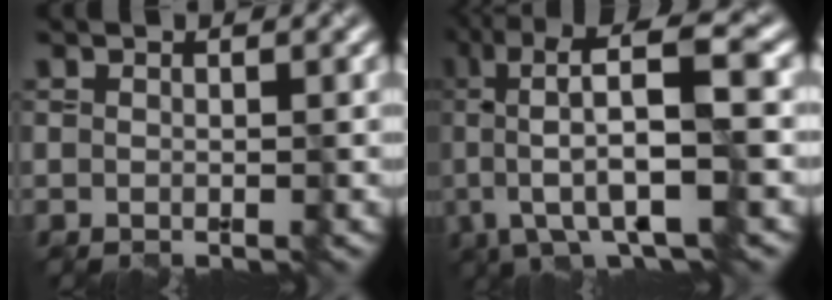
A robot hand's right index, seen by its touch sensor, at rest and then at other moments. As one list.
[{"total": 9.8, "force": [0.2, 2.7, 9.5], "torque": [-0.175, 0.009, 0.004]}]